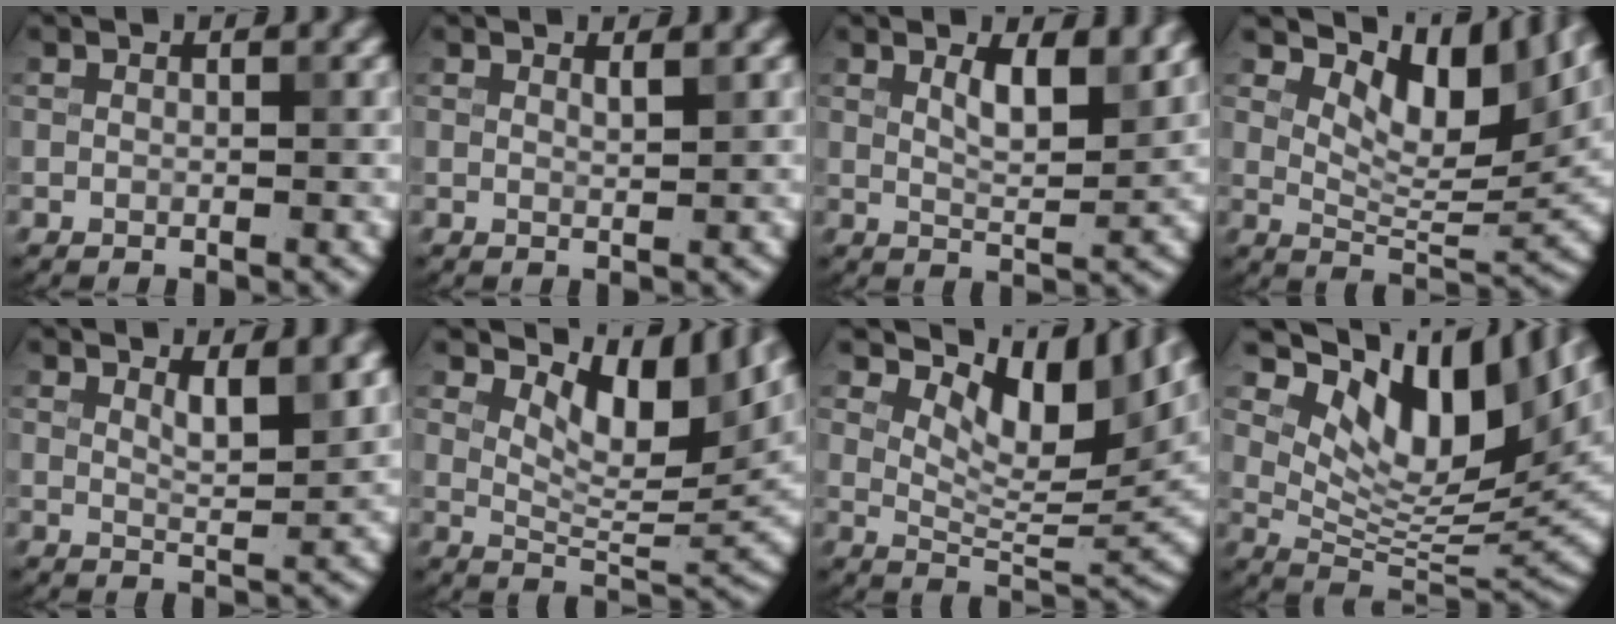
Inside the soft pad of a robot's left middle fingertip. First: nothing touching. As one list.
[{"total": 0.8, "force": [0.7, 0.1, 0.4], "torque": [-0.005, -0.002, 0.012]}, {"total": 3.8, "force": [2.0, 1.2, 3.0], "torque": [-0.054, -0.006, 0.036]}, {"total": 8.3, "force": [4.9, 3.7, 5.6], "torque": [-0.080, -0.004, 0.081]}, {"total": 2.8, "force": [1.7, 0.7, 2.2], "torque": [-0.032, -0.006, 0.029]}, {"total": 8.2, "force": [4.6, 3.7, 5.7], "torque": [-0.082, -0.004, 0.075]}, {"total": 9.3, "force": [5.5, 4.0, 6.3], "torque": [-0.092, -0.001, 0.095]}, {"total": 12.7, "force": [6.9, 5.6, 9.1], "torque": [-0.146, -0.001, 0.131]}]